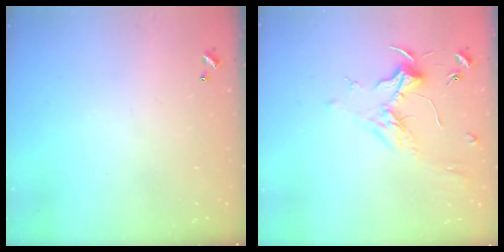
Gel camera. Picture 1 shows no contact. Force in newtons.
{"total": 1.8, "press": 1.7, "slide": 0.6}